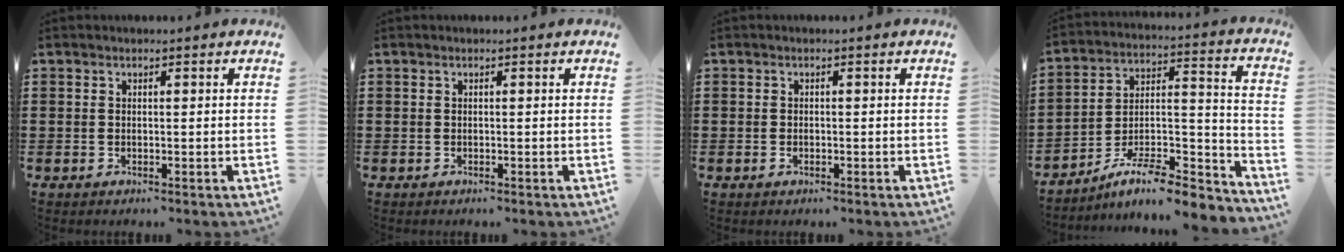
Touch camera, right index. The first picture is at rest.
{"total": 0.0}
{"total": 0.5, "force": [-0.2, 0.2, 0.5], "torque": [-0.012, -0.005, -0.003]}
{"total": 9.3, "force": [-7.6, 1.9, 5.0], "torque": [-0.074, 0.016, -0.144]}